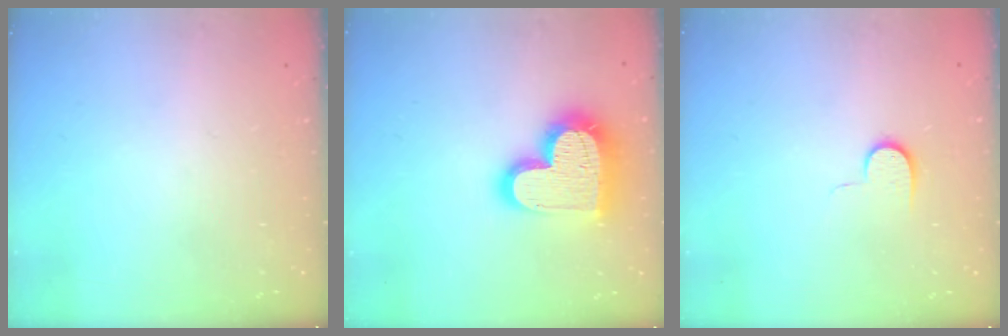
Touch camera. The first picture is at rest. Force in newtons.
{"total": 20.0, "press": 19.9, "slide": 1.4}
{"total": 7.3, "press": 7.3, "slide": 0.8}